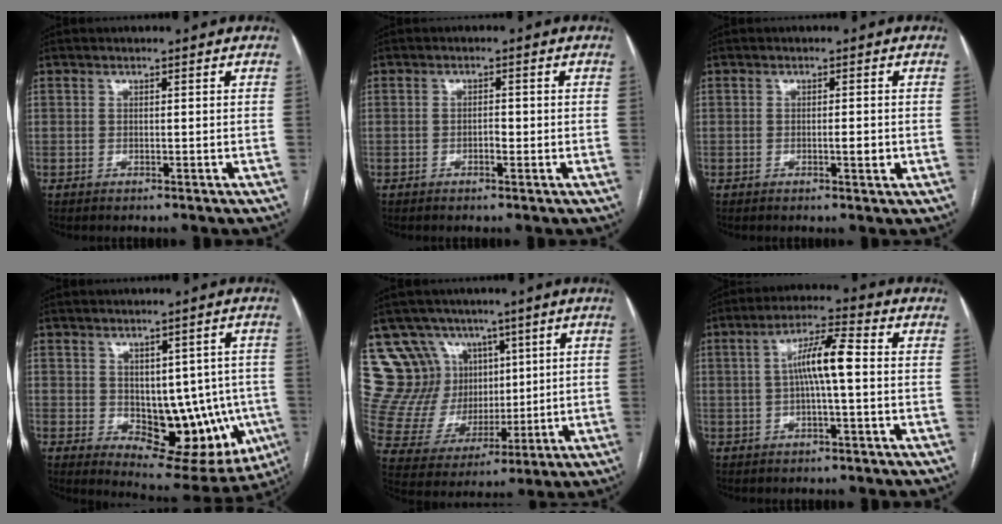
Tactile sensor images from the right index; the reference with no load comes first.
{"total": 1.5, "force": [-0.4, 0.7, 1.3], "torque": [-0.020, 0.003, -0.007]}
{"total": 1.8, "force": [-0.3, 0.4, 1.7], "torque": [-0.027, -0.001, -0.005]}
{"total": 13.9, "force": [-1.9, 7.8, 11.3], "torque": [-0.127, 0.007, 0.003]}
{"total": 13.4, "force": [8.0, 10.4, 2.6], "torque": [-0.062, 0.046, 0.167]}
{"total": 7.5, "force": [0.4, 0.9, 7.5], "torque": [-0.139, 0.017, 0.003]}